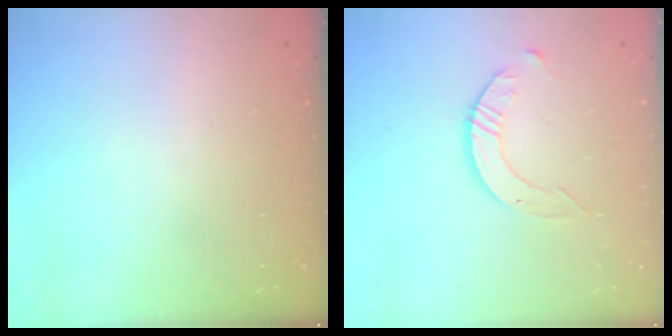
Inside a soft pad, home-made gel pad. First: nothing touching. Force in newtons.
{"total": 3.4, "press": 3.3, "slide": 0.4}